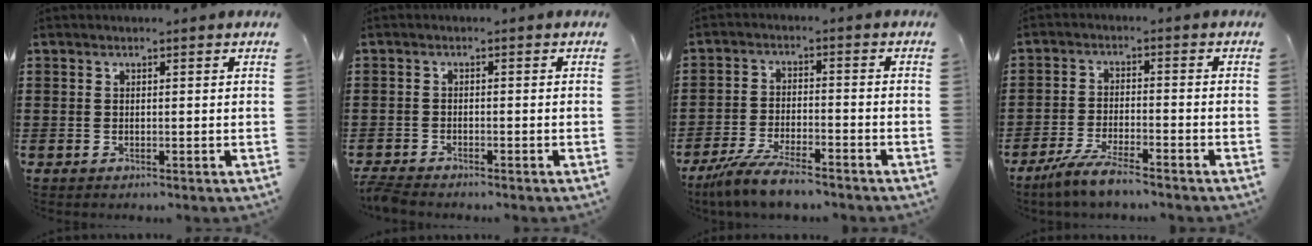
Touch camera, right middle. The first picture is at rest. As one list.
[{"total": 1.9, "force": [-1.8, 0.2, 0.4], "torque": [-0.017, -0.002, -0.040]}, {"total": 6.3, "force": [-5.5, 0.7, 2.9], "torque": [-0.074, -0.008, -0.107]}, {"total": 5.3, "force": [-4.6, 0.2, 2.7], "torque": [-0.064, -0.012, -0.089]}]